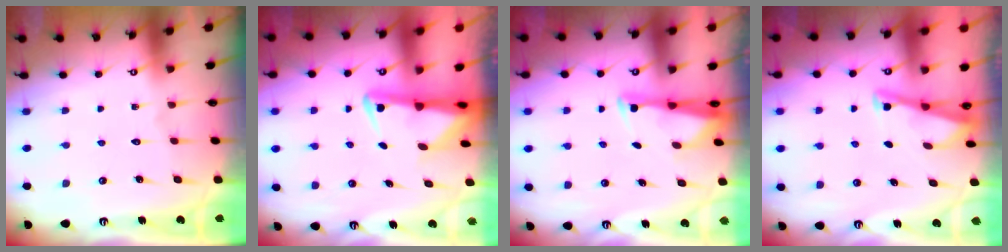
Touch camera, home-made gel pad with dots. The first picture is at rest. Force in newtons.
{"total": 3.3, "press": 3.2, "slide": 0.7}
{"total": 2.9, "press": 2.8, "slide": 0.7}
{"total": 2.9, "press": 2.9, "slide": 0.3}